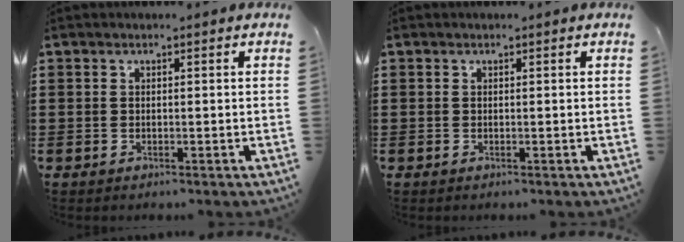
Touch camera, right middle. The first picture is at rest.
{"total": 0.0}